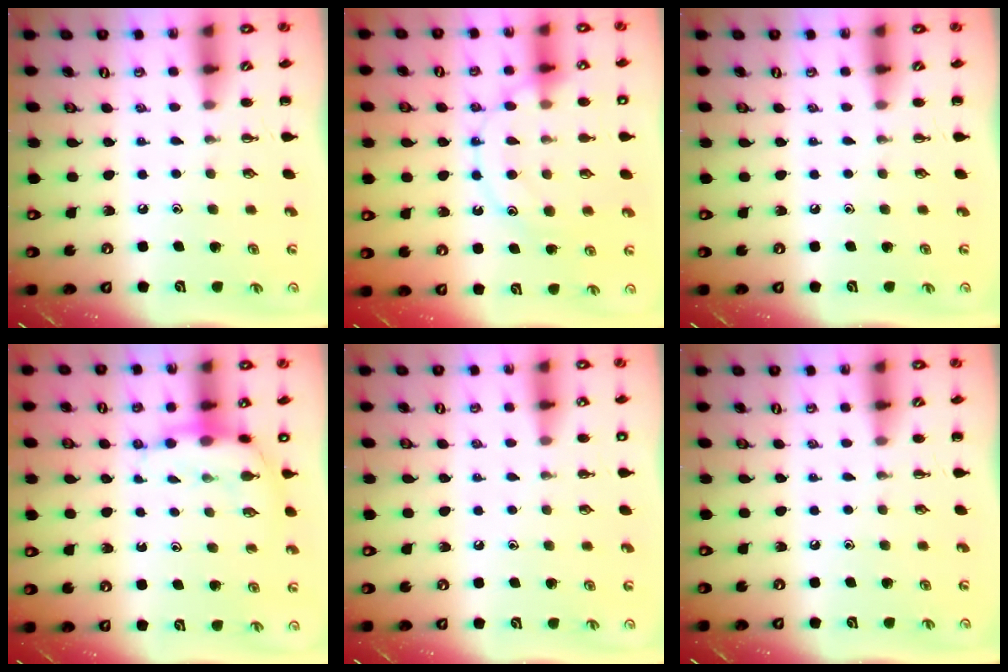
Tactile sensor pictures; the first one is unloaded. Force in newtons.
{"total": 14.3, "press": 14.3, "slide": 1.0}
{"total": 0.0}
{"total": 7.9, "press": 7.8, "slide": 1.5}
{"total": 2.6, "press": 2.1, "slide": 1.6}
{"total": 0.0}